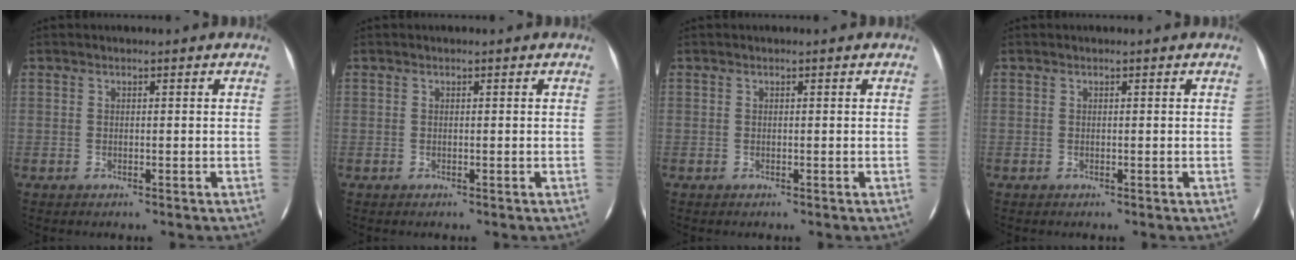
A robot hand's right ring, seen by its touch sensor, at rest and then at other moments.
{"total": 0.0}
{"total": 0.0}
{"total": 0.0}